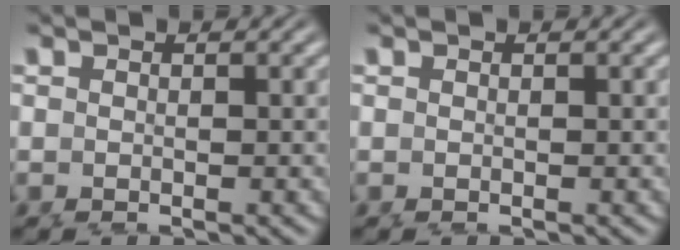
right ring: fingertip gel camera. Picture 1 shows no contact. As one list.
[{"total": 0.0}]